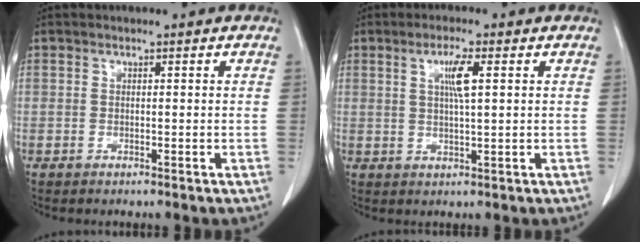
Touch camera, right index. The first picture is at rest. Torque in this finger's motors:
{"motor_torque": [0.24, 0.07, 0.10, 0.05]}